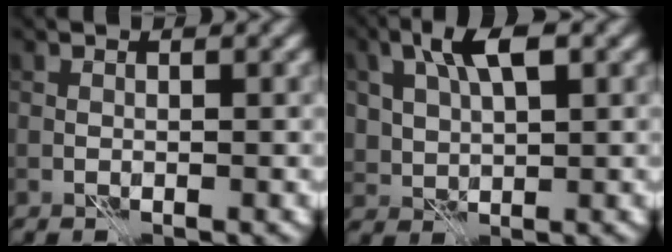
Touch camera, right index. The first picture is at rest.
{"total": 5.9, "force": [2.4, 3.0, 4.5], "torque": [-0.092, 0.008, 0.040]}